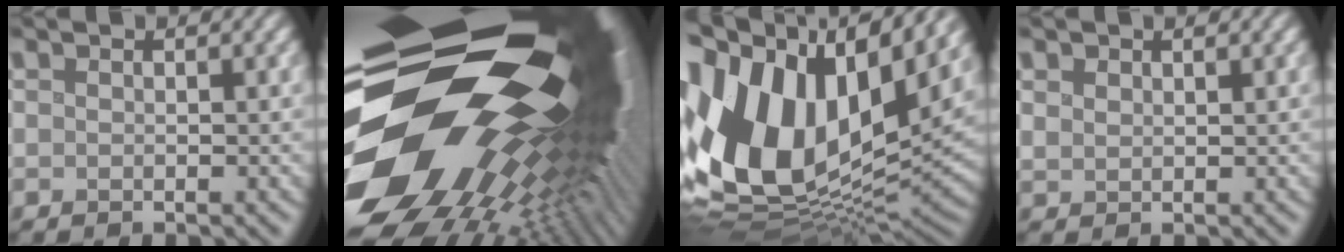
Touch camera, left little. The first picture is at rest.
{"total": 21.9, "force": [0.4, 12.9, 17.6], "torque": [-0.307, -0.027, 0.018]}
{"total": 18.2, "force": [4.4, 10.9, 14.0], "torque": [-0.295, 0.015, 0.073]}
{"total": 1.4, "force": [1.0, 0.8, 0.6], "torque": [-0.009, 0.001, 0.018]}